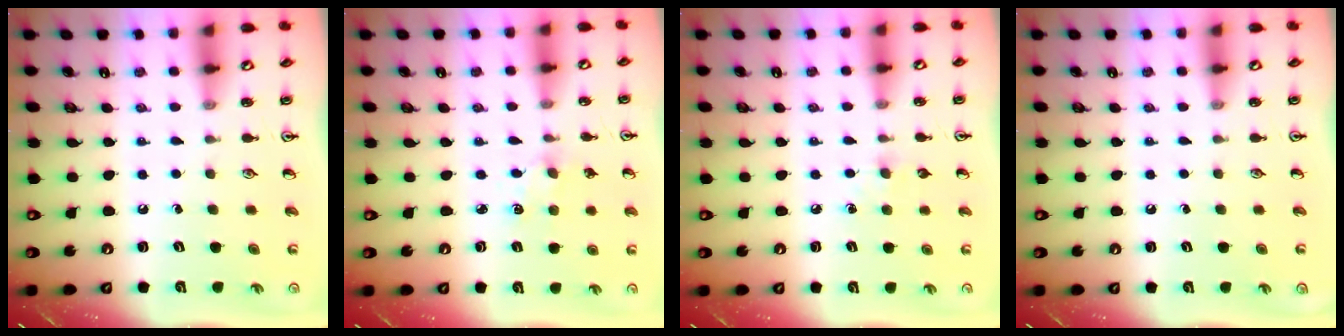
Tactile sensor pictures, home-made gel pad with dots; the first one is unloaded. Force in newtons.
{"total": 3.0, "press": 3.0, "slide": 0.4}
{"total": 6.0, "press": 5.9, "slide": 0.7}
{"total": 0.0}